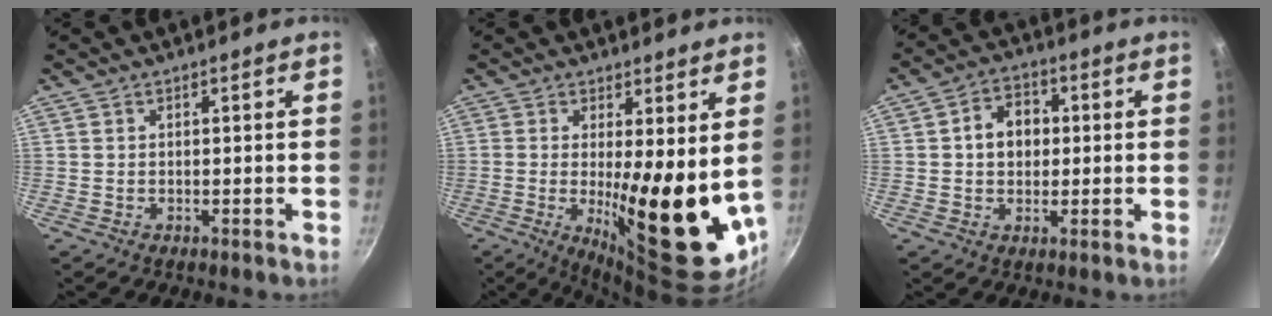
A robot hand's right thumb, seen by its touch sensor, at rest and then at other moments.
{"total": 16.9, "force": [0.6, 4.8, 16.1], "torque": [-0.207, -0.039, 0.018]}
{"total": 7.3, "force": [0.7, 5.8, 4.4], "torque": [-0.041, 0.011, 0.002]}